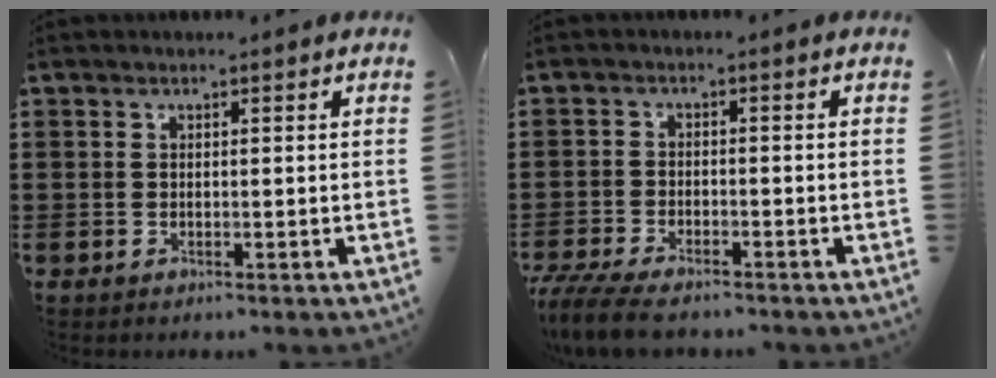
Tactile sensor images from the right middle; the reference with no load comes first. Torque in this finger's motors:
{"motor_torque": [1.07, -0.43, 0.53, 0.17]}